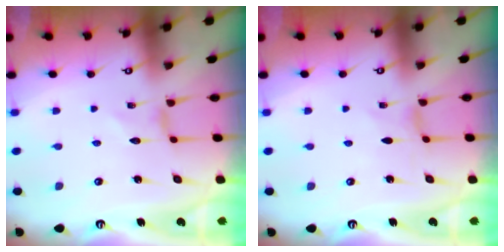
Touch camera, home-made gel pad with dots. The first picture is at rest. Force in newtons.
{"total": 0.0}